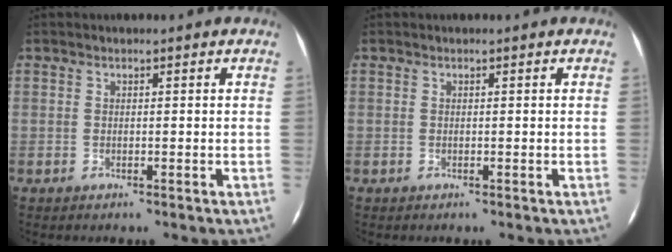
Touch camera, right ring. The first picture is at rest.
{"total": 0.0}